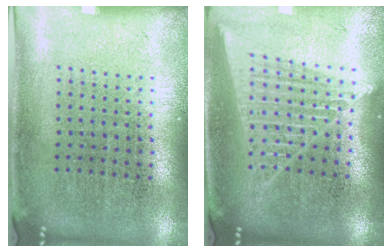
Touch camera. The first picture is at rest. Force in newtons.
{"total": 1.8, "press": 1.6, "slide": 0.8}